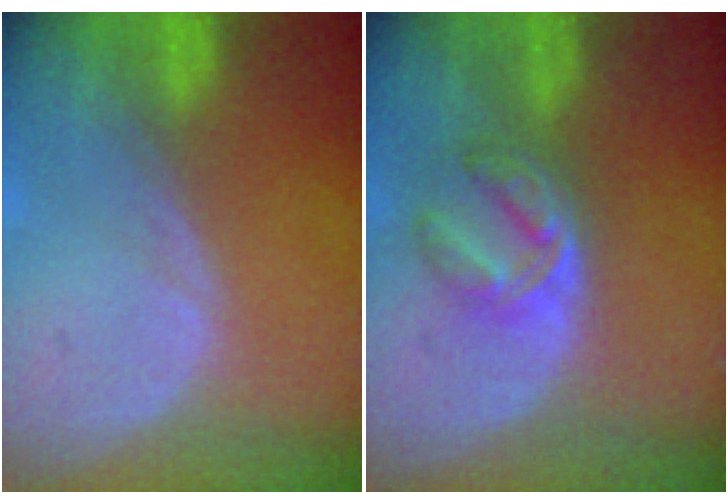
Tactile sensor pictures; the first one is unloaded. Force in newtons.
{"total": 5.4, "press": 5.3, "slide": 1.2}